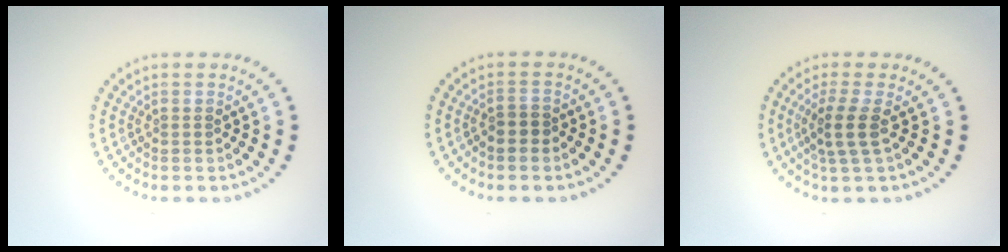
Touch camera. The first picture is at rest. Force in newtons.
{"total": 1.5, "press": 1.4, "slide": 0.7}
{"total": 2.7, "press": 2.1, "slide": 1.6}